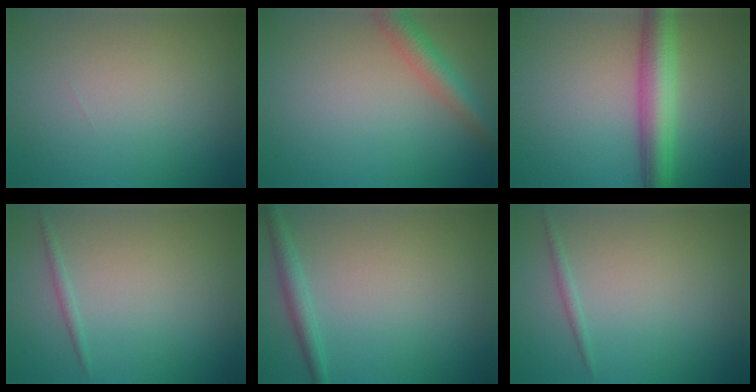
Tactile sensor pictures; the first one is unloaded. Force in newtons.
{"total": 3.3, "press": 3.3, "slide": 0.1}
{"total": 5.8, "press": 5.8, "slide": 0.2}
{"total": 0.8, "press": 0.8, "slide": 0.1}
{"total": 1.8, "press": 1.8, "slide": 0.1}
{"total": 0.8, "press": 0.8, "slide": 0.1}